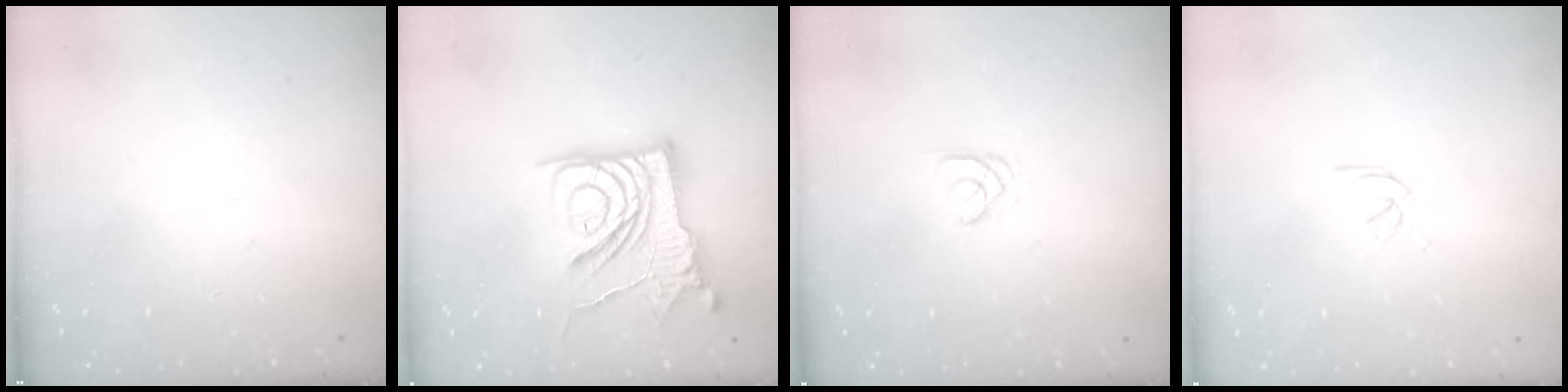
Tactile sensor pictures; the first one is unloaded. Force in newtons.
{"total": 14.2, "press": 14.1, "slide": 1.1}
{"total": 1.8, "press": 1.7, "slide": 0.2}
{"total": 2.1, "press": 2.1, "slide": 0.1}